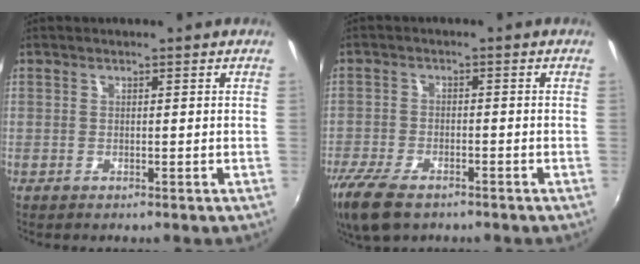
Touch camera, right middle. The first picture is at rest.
{"total": 10.7, "force": [-7.6, 4.4, 6.1], "torque": [-0.159, -0.034, -0.142]}